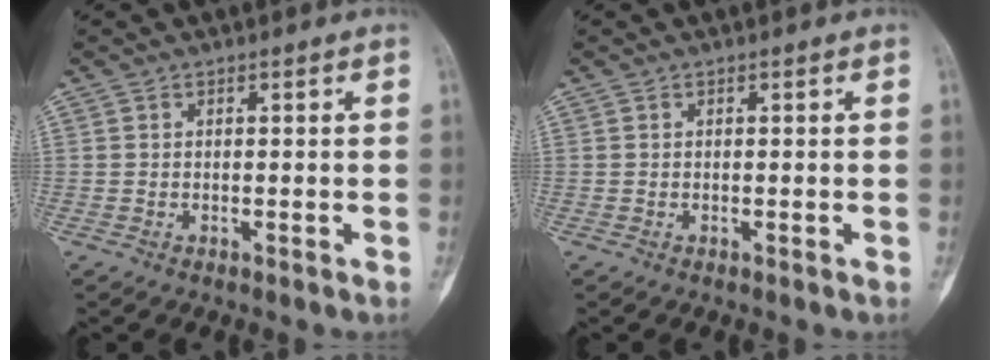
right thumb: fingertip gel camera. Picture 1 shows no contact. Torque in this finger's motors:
{"motor_torque": [-0.03, 0.01, 0.20, -0.18, 0.02]}